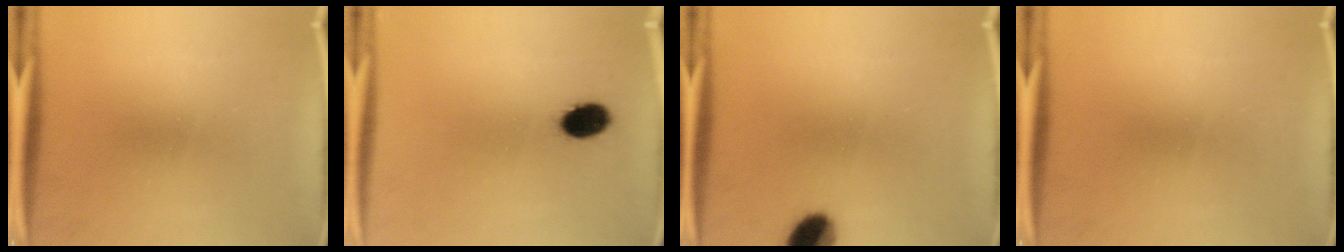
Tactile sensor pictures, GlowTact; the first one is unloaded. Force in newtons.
{"total": 6.2}
{"total": 7.0}
{"total": 0.0}